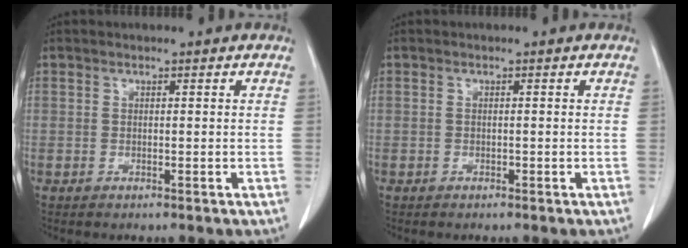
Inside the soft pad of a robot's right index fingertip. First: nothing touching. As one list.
[{"total": 0.0}]